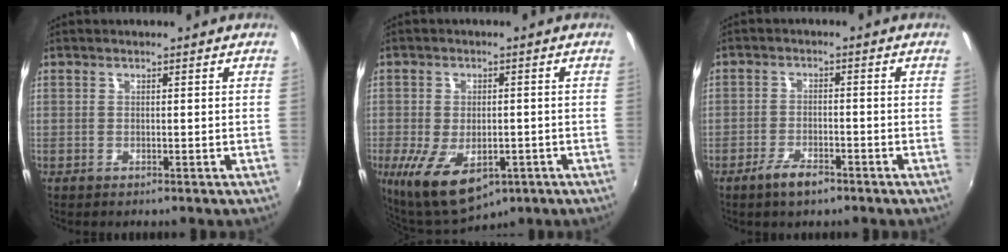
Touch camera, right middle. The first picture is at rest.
{"total": 12.2, "force": [-4.9, 6.7, 8.9], "torque": [-0.185, -0.040, -0.070]}
{"total": 4.5, "force": [-3.2, 1.7, 2.5], "torque": [-0.063, -0.004, -0.059]}